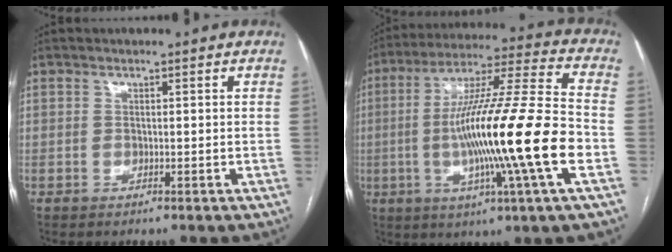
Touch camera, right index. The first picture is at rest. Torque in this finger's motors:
{"motor_torque": [1.70, -0.44, 1.05, 0.21]}